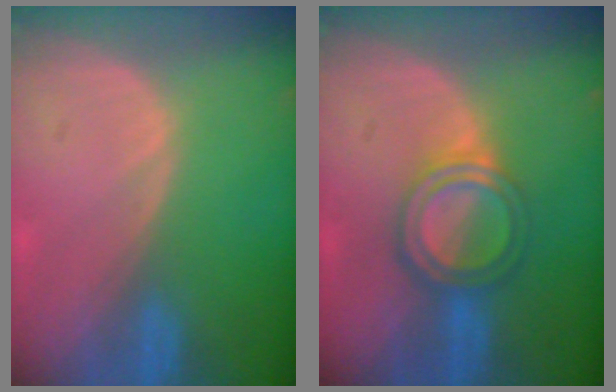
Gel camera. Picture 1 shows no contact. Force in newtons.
{"total": 6.0, "press": 5.5, "slide": 2.4}